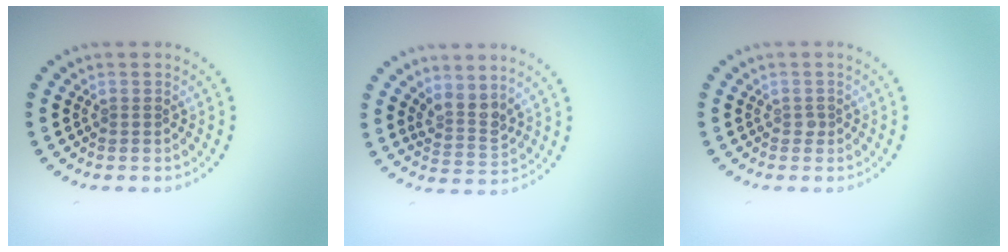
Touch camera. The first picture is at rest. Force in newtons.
{"total": 2.6, "press": 2.0, "slide": 1.6}
{"total": 0.6, "press": 0.5, "slide": 0.4}